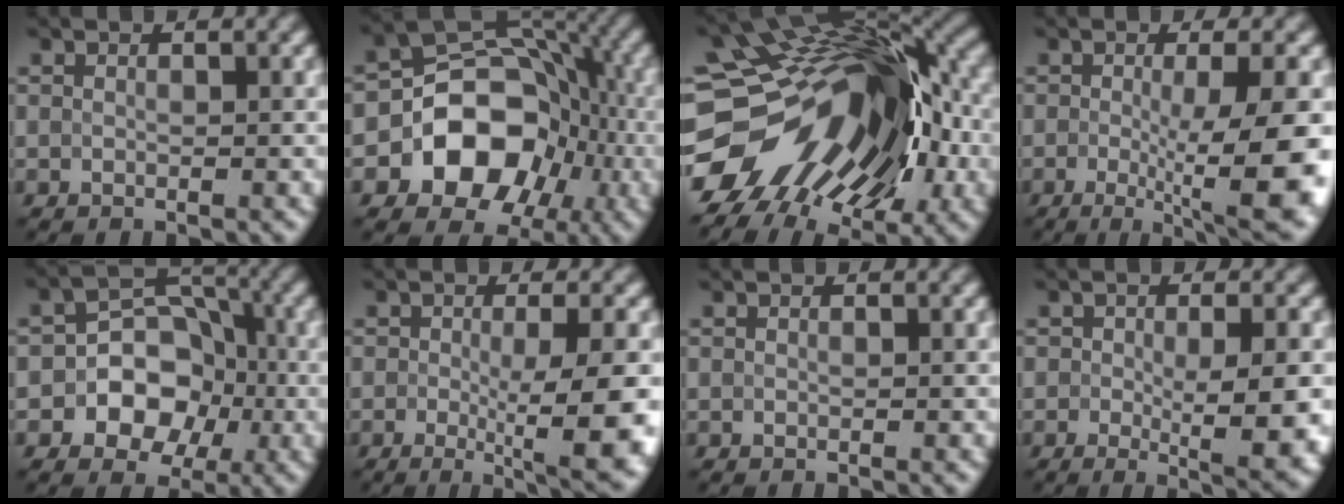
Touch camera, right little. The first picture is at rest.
{"total": 10.0, "force": [-3.0, 7.7, 5.7], "torque": [-0.078, 0.001, -0.049]}
{"total": 17.4, "force": [-2.2, 10.8, 13.4], "torque": [-0.226, 0.004, -0.020]}
{"total": 9.1, "force": [-2.0, 1.8, 8.7], "torque": [-0.121, -0.009, -0.023]}
{"total": 5.7, "force": [-1.7, 4.5, 2.9], "torque": [-0.010, 0.013, -0.043]}
{"total": 7.4, "force": [-1.9, 1.4, 7.1], "torque": [-0.099, -0.007, -0.021]}
{"total": 0.0}
{"total": 6.1, "force": [-1.3, 1.9, 5.7], "torque": [-0.078, -0.006, -0.011]}